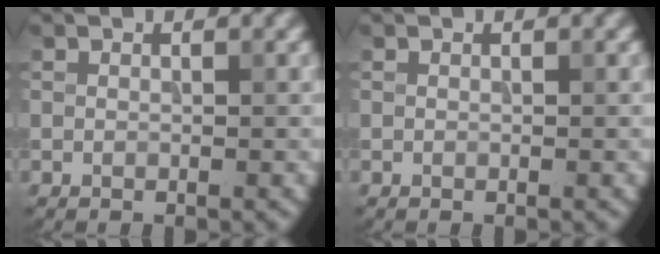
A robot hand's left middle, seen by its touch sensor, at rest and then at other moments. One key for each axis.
{"total": 0.0}